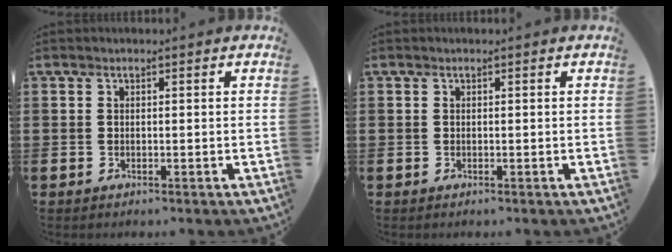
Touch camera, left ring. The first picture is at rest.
{"total": 0.0}